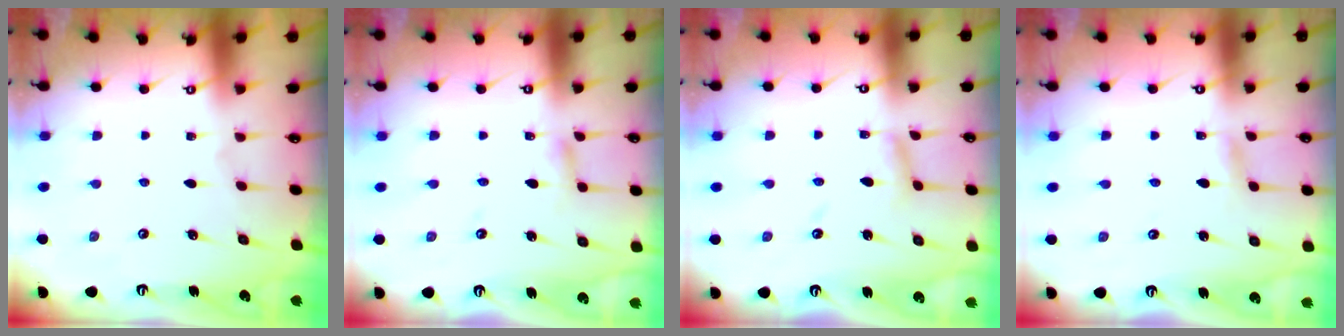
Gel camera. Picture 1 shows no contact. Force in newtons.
{"total": 2.9, "press": 2.9, "slide": 0.1}
{"total": 5.5, "press": 5.5, "slide": 0.3}
{"total": 1.6, "press": 1.6, "slide": 0.2}